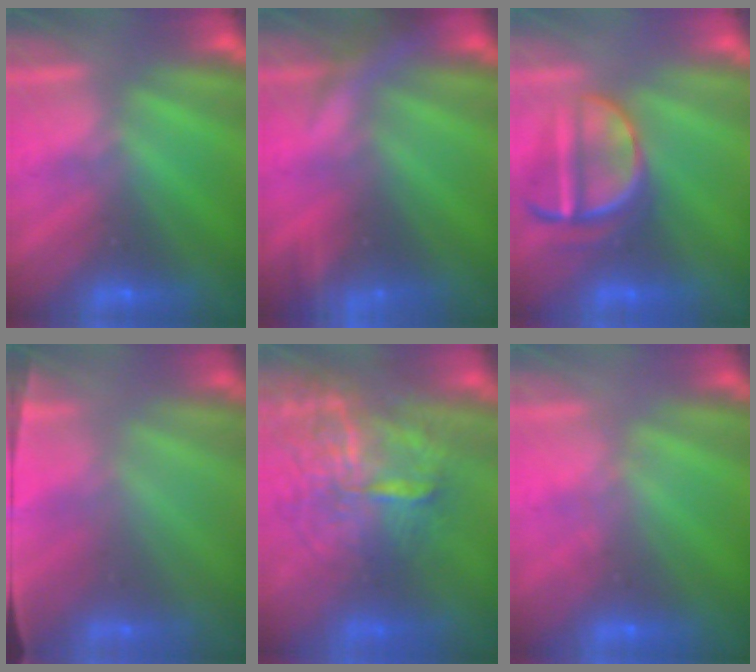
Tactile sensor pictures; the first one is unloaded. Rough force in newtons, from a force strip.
{"total": 7.7}
{"total": 3.6}
{"total": 1.6}
{"total": 11.3}
{"total": 1.8}